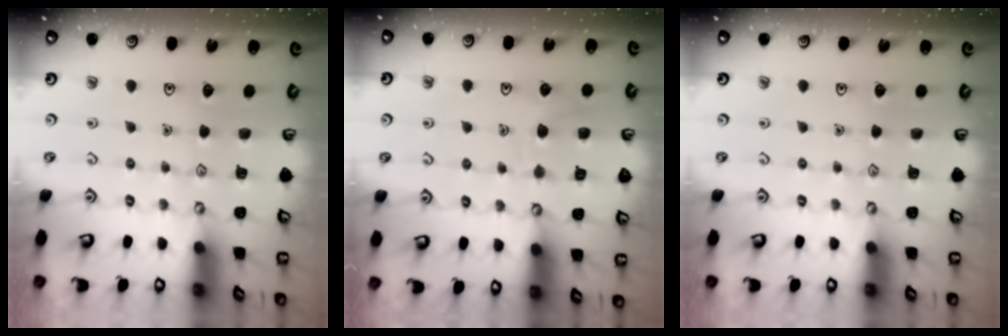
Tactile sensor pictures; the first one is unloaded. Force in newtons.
{"total": 6.3, "press": 6.2, "slide": 0.6}
{"total": 0.0}